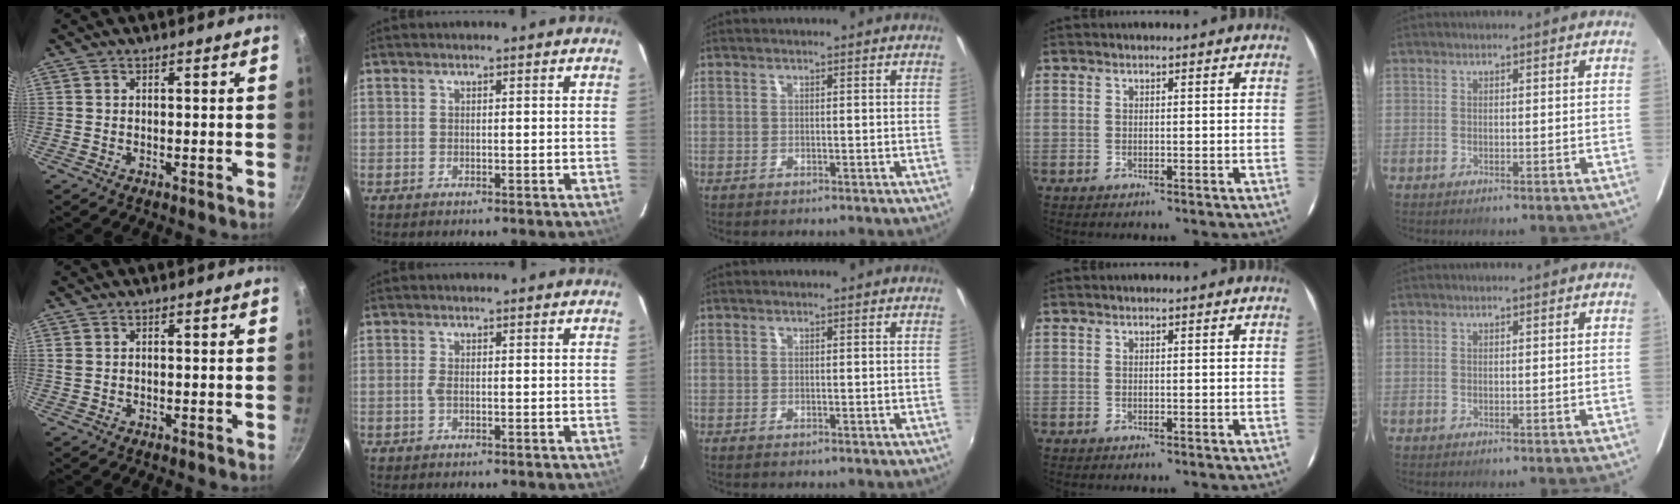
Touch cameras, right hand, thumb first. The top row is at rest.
{"thumb": {"total": 0.7, "force": [0.2, 0.5, 0.4], "torque": [-0.008, 0.002, 0.005]}, "index": {"total": 1.1, "force": [-0.2, 0.2, 1.1], "torque": [-0.024, 0.000, -0.005]}}